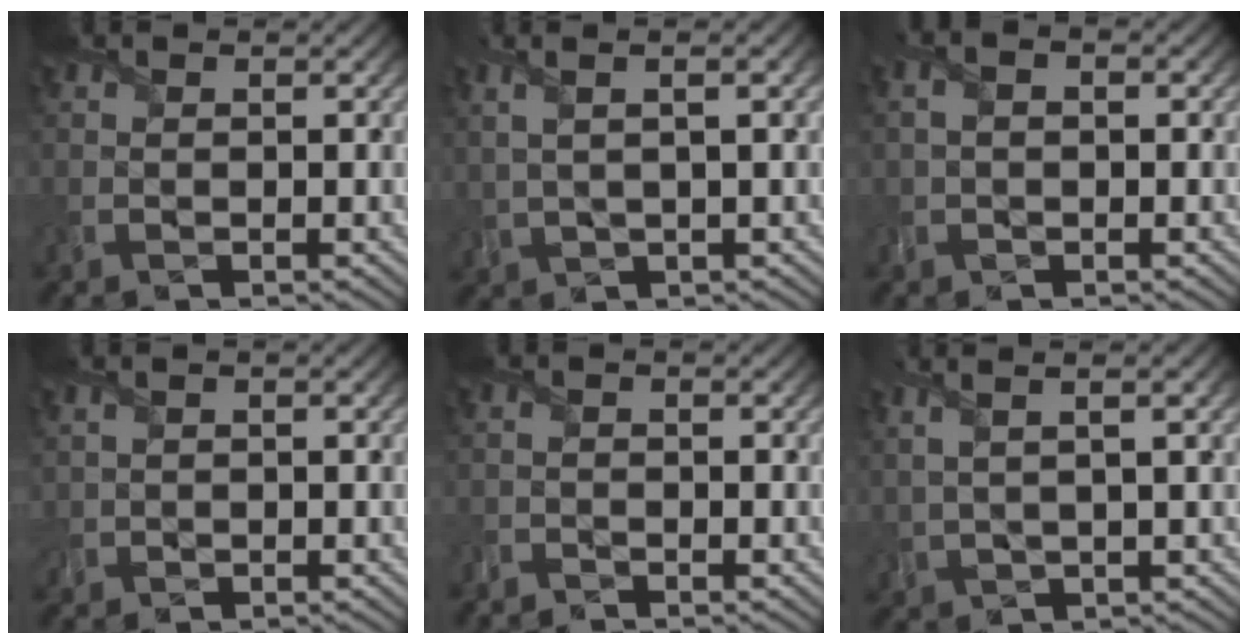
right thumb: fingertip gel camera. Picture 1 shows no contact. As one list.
[{"total": 5.4, "force": [1.8, 1.3, 4.9], "torque": [-0.081, 0.021, 0.021]}, {"total": 2.6, "force": [0.1, 1.6, 2.1], "torque": [-0.043, 0.005, 0.004]}, {"total": 0.6, "force": [-0.1, 0.6, 0.3], "torque": [-0.012, 0.001, 0.001]}, {"total": 1.8, "force": [-1.7, 0.1, 0.1], "torque": [-0.003, -0.002, -0.039]}, {"total": 5.9, "force": [2.3, 1.4, 5.3], "torque": [-0.085, 0.026, 0.027]}]